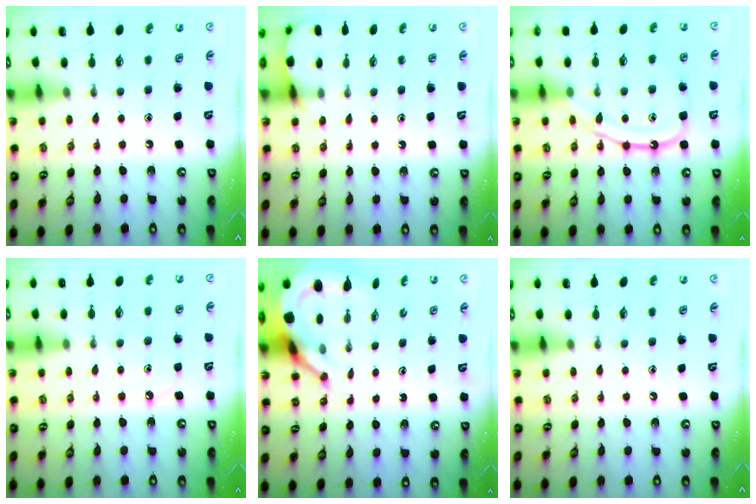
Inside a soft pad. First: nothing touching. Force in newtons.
{"total": 3.9, "press": 3.9, "slide": 0.3}
{"total": 12.5, "press": 12.5, "slide": 1.1}
{"total": 3.7, "press": 3.6, "slide": 0.5}
{"total": 6.7, "press": 6.7, "slide": 0.9}
{"total": 0.0}